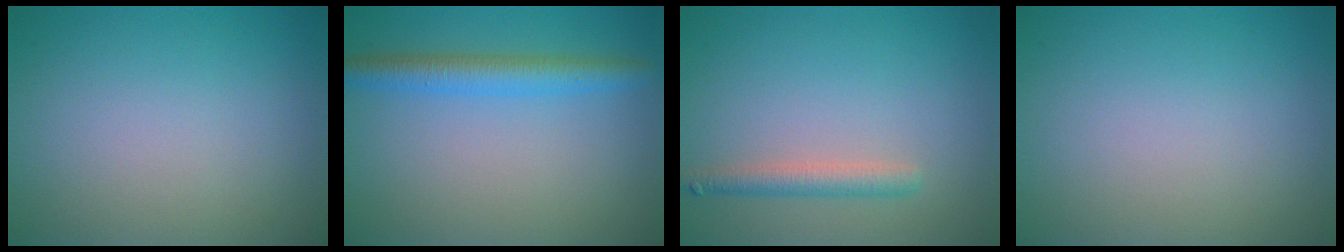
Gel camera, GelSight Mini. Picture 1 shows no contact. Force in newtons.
{"total": 3.4, "press": 3.4, "slide": 0.2}
{"total": 2.2, "press": 2.2, "slide": 0.1}
{"total": 0.0}